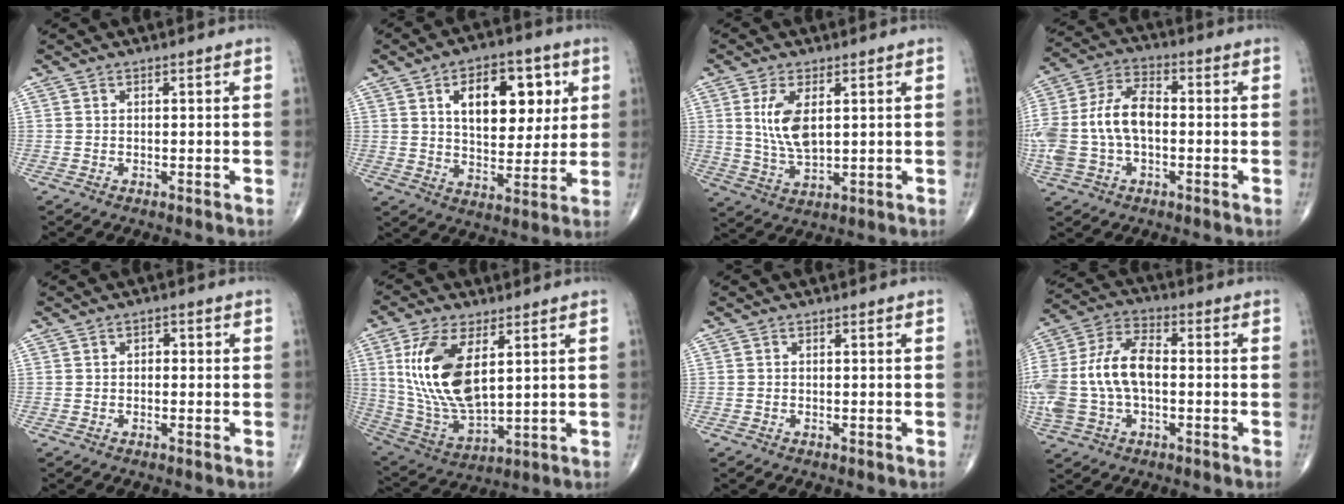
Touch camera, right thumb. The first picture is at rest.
{"total": 15.6, "force": [4.9, 8.9, 11.9], "torque": [-0.129, -0.014, 0.080]}
{"total": 8.1, "force": [2.0, 3.8, 6.8], "torque": [-0.133, -0.014, 0.047]}
{"total": 15.5, "force": [-1.3, 9.4, 12.3], "torque": [-0.275, 0.034, -0.027]}
{"total": 1.5, "force": [0.1, 1.1, 1.0], "torque": [-0.003, 0.005, -0.004]}
{"total": 17.0, "force": [4.5, 8.0, 14.3], "torque": [-0.285, -0.023, 0.101]}
{"total": 0.0}
{"total": 17.4, "force": [-1.1, 10.2, 14.0], "torque": [-0.319, 0.029, -0.022]}